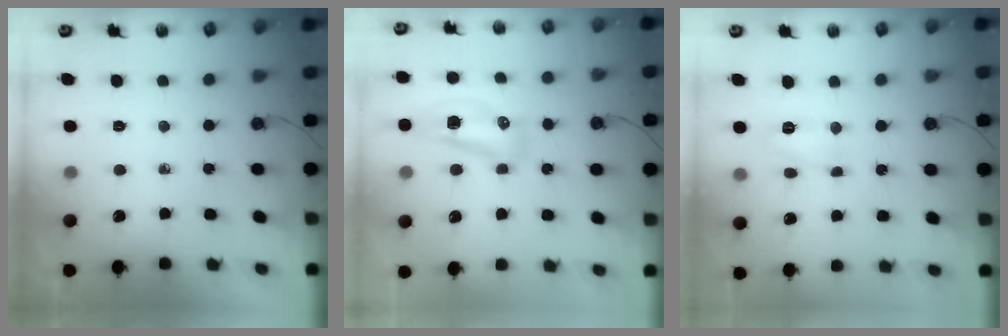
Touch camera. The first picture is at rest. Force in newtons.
{"total": 12.0, "press": 10.2, "slide": 6.4}
{"total": 6.0, "press": 6.0, "slide": 0.6}